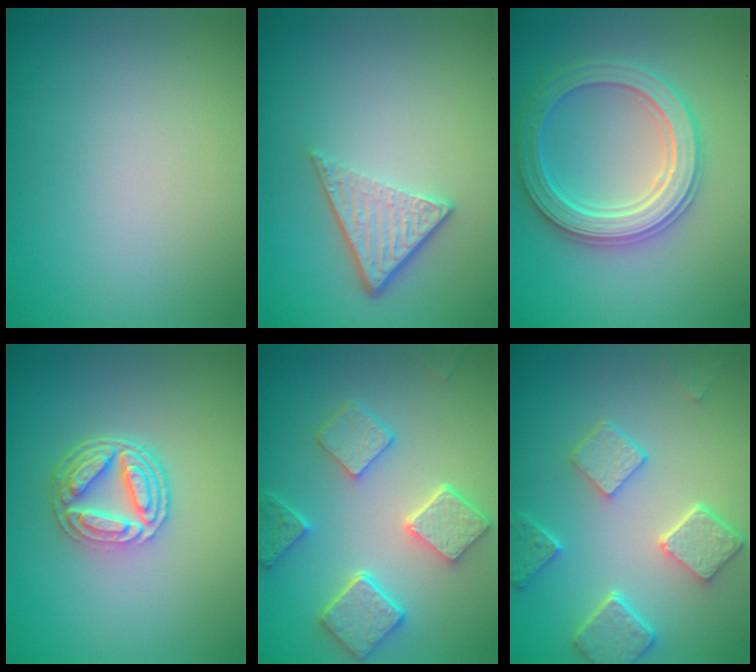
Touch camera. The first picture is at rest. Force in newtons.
{"total": 3.8, "press": 2.6, "slide": 2.7}
{"total": 5.4, "press": 5.3, "slide": 1.0}
{"total": 5.1, "press": 3.8, "slide": 3.4}
{"total": 5.4, "press": 4.5, "slide": 2.9}
{"total": 4.8, "press": 3.9, "slide": 2.9}